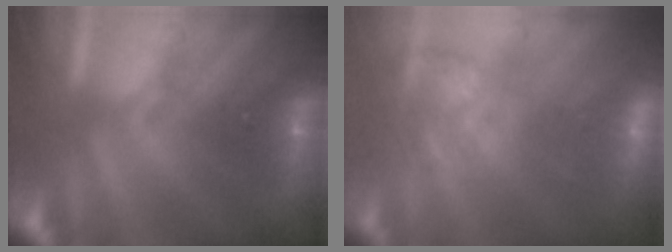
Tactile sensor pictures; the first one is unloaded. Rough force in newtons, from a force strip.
{"total": 3.7}